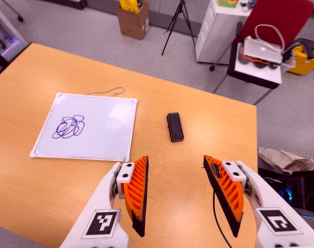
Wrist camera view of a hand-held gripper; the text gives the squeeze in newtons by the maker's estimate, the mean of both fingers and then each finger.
{"total": 0.0}